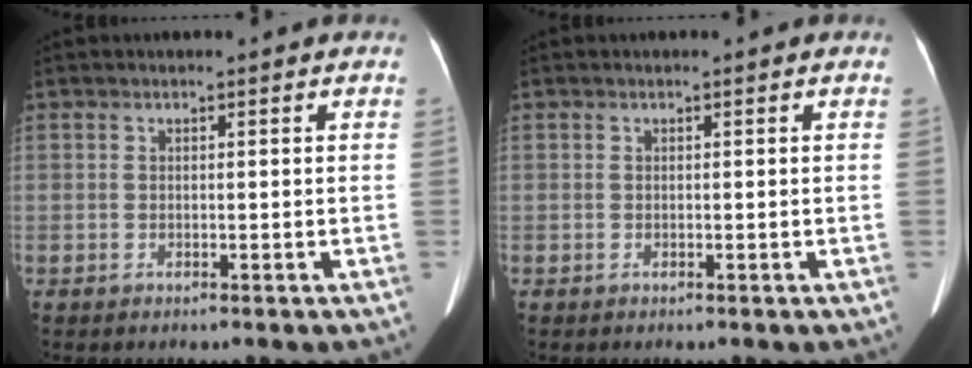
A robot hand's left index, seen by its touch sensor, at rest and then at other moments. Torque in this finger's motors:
{"motor_torque": [0.03, 0.04, 0.01, 0.01]}